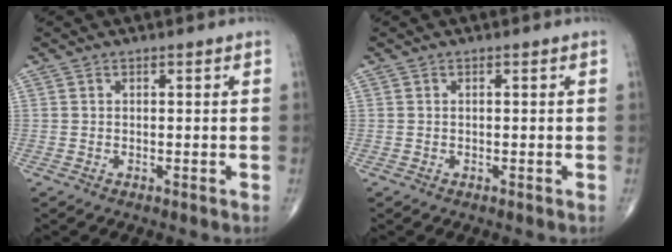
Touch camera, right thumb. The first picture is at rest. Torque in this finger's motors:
{"motor_torque": [0.04, 0.17, 0.03, 0.07, 0.01]}